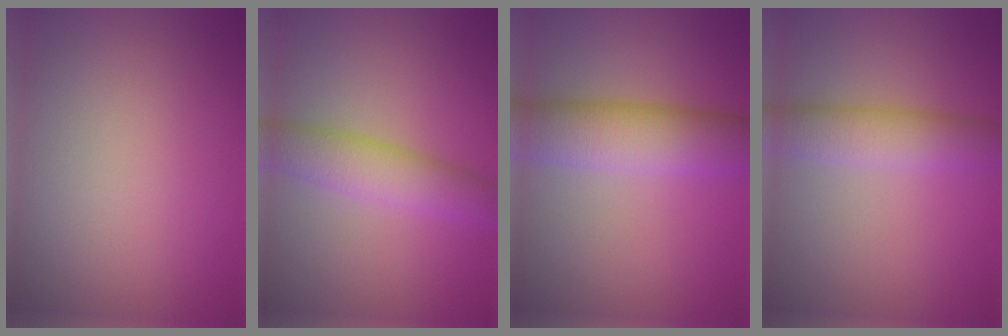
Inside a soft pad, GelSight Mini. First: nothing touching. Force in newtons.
{"total": 5.4, "press": 5.4, "slide": 0.2}
{"total": 7.0, "press": 7.0, "slide": 0.2}
{"total": 4.4, "press": 4.4, "slide": 0.1}